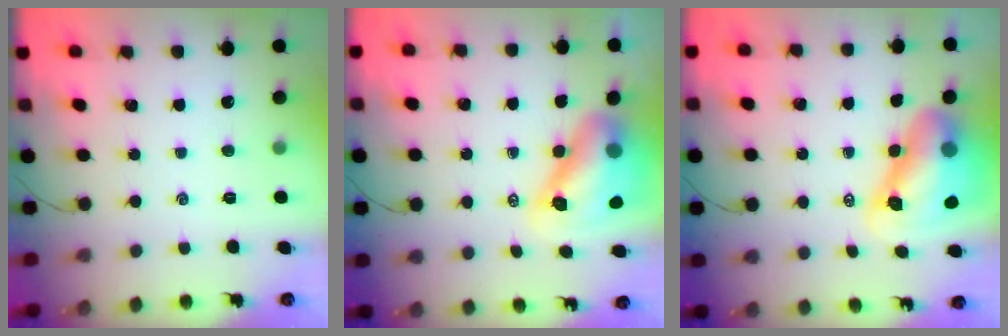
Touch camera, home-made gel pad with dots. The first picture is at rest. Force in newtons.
{"total": 12.8, "press": 12.2, "slide": 3.9}
{"total": 12.3, "press": 11.7, "slide": 3.7}